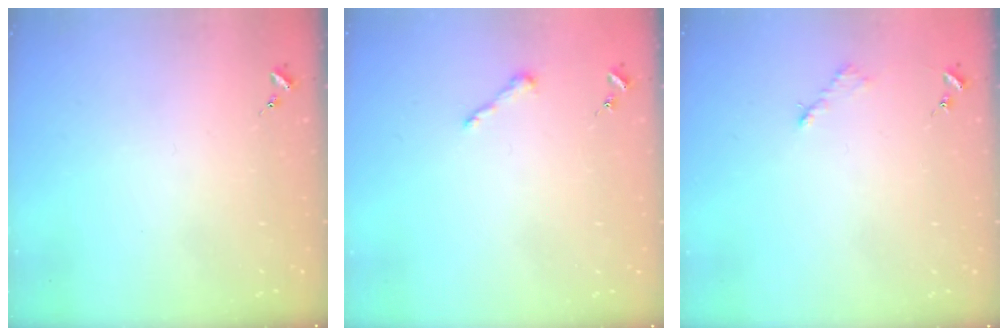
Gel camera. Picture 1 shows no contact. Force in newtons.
{"total": 3.6, "press": 3.6, "slide": 0.4}
{"total": 2.6, "press": 2.6, "slide": 0.4}